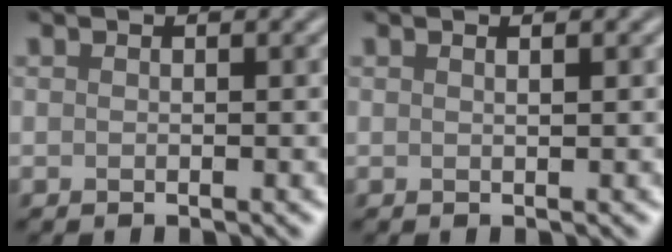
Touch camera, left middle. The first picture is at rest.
{"total": 0.7, "force": [0.3, 0.2, 0.6], "torque": [-0.004, 0.004, 0.004]}